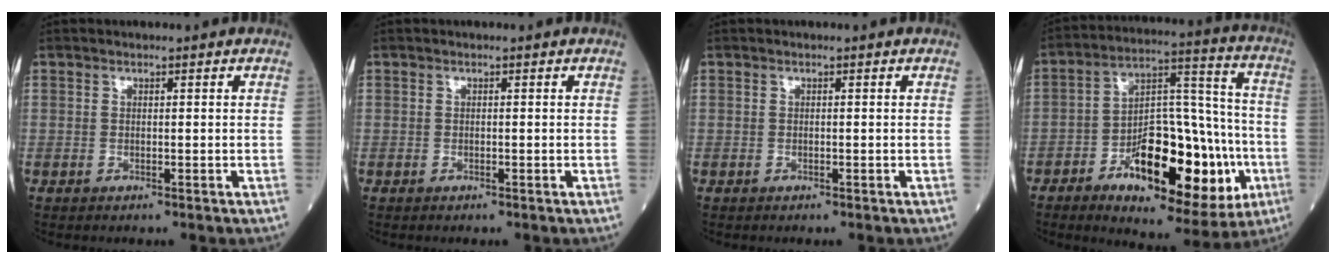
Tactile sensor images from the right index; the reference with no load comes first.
{"total": 0.0}
{"total": 0.0}
{"total": 21.7, "force": [-7.4, 8.4, 18.5], "torque": [-0.266, 0.022, -0.097]}